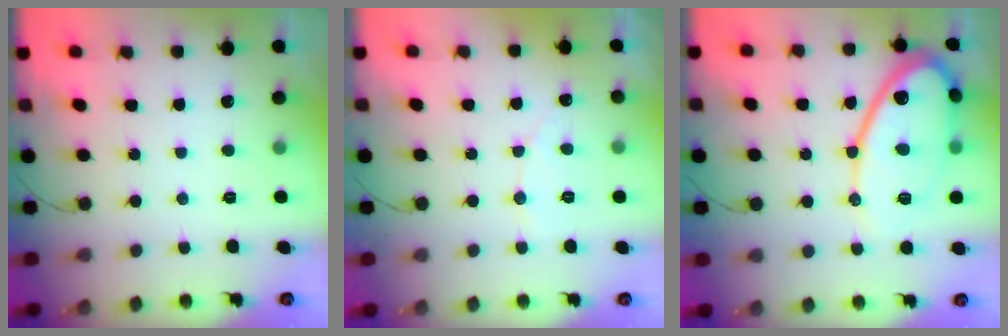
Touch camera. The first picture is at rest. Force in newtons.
{"total": 3.8, "press": 3.8, "slide": 0.3}
{"total": 15.9, "press": 15.9, "slide": 1.3}